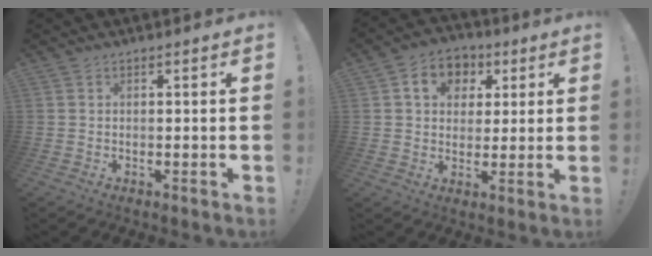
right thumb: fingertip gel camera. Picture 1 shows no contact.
{"total": 10.2, "force": [3.6, 8.2, 4.9], "torque": [-0.067, -0.003, 0.069]}